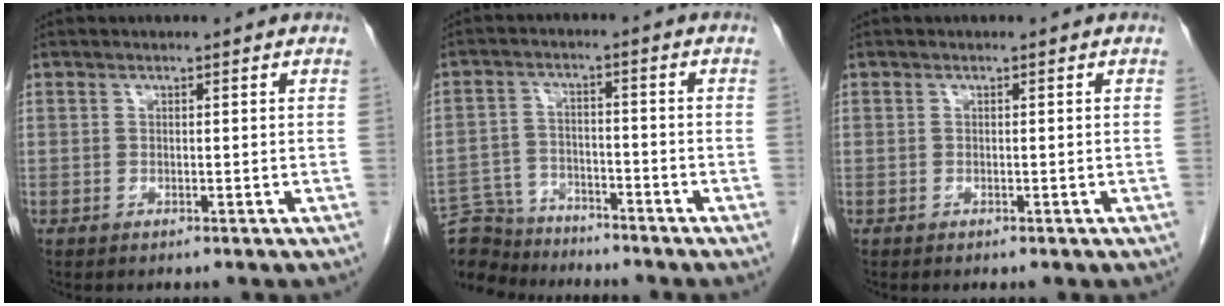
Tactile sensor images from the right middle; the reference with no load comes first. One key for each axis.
{"total": 9.7, "fx": -9.2, "fy": 3.0, "fz": 0.5, "tx": -0.015, "ty": 0.018, "tz": -0.160}
{"total": 0.0}